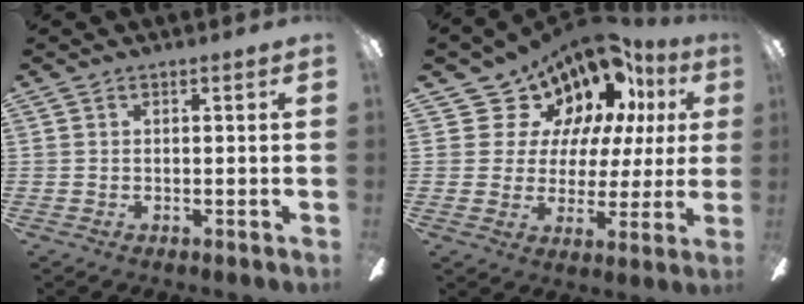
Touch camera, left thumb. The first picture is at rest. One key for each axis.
{"total": 13.3, "fx": 8.8, "fy": 9.4, "fz": 3.6, "tx": -0.084, "ty": -0.065, "tz": 0.169}